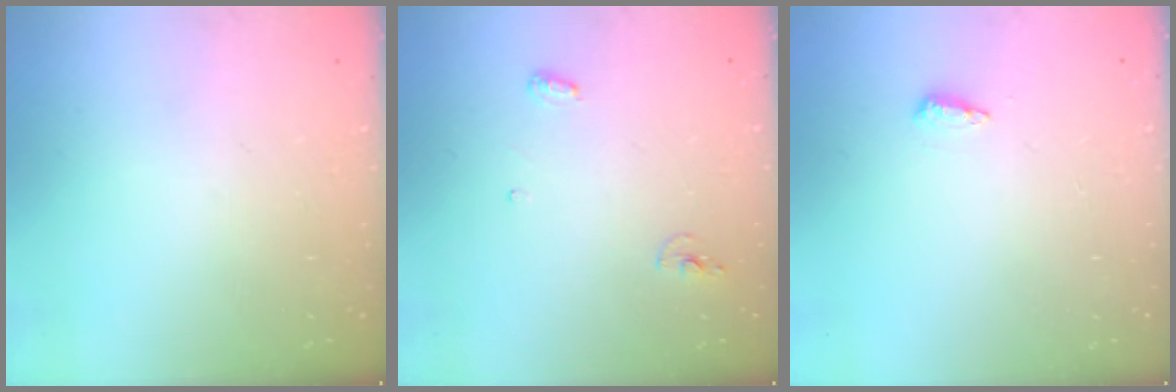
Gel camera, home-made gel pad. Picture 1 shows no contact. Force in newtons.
{"total": 5.4, "press": 5.2, "slide": 1.4}
{"total": 5.6, "press": 5.5, "slide": 1.0}